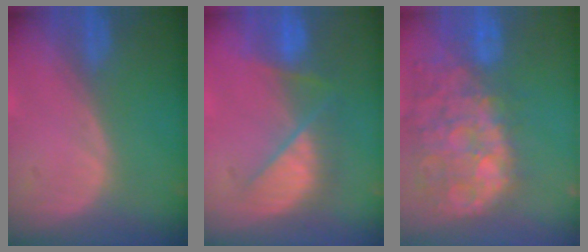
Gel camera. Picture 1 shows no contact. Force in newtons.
{"total": 7.3, "press": 7.3, "slide": 0.3}
{"total": 14.3, "press": 11.6, "slide": 8.3}